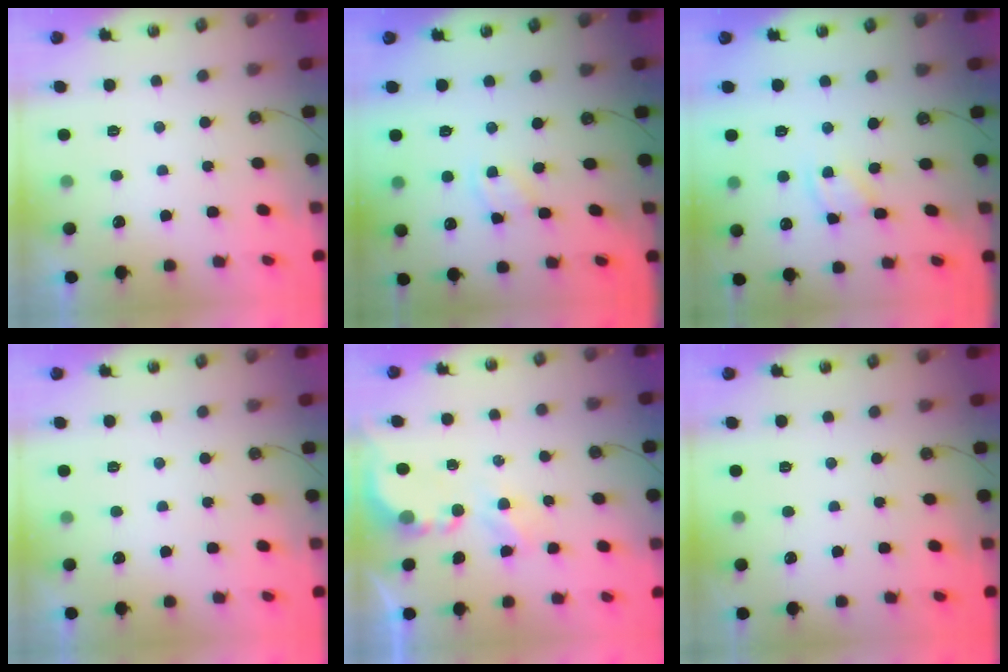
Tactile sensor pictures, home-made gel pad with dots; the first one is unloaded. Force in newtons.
{"total": 2.1, "press": 2.1, "slide": 0.4}
{"total": 2.1, "press": 2.1, "slide": 0.3}
{"total": 0.0}
{"total": 3.6, "press": 3.6, "slide": 0.3}
{"total": 0.0}